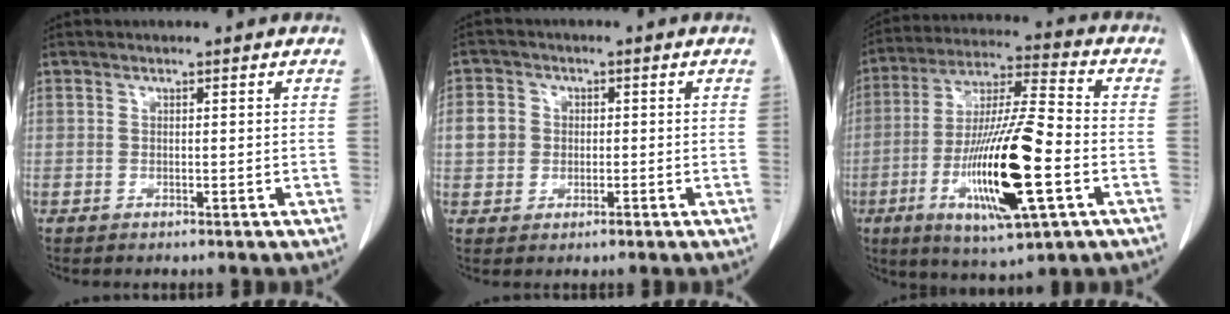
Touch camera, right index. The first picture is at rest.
{"total": 4.2, "force": [-0.1, 3.9, 1.6], "torque": [-0.035, 0.011, 0.000]}
{"total": 18.9, "force": [-5.5, 2.3, 17.9], "torque": [-0.354, -0.016, -0.091]}